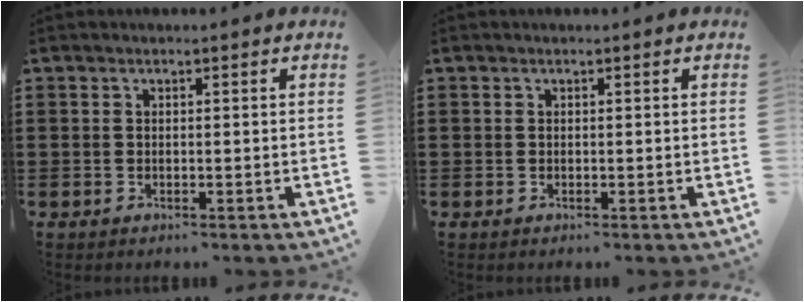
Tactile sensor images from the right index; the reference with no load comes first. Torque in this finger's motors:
{"motor_torque": [-0.21, 0.19, 0.00, 0.00]}